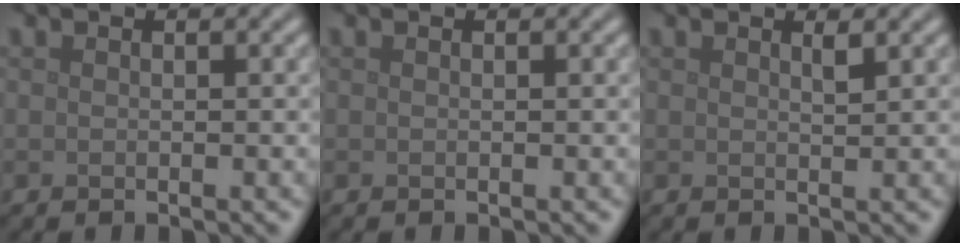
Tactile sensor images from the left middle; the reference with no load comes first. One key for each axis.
{"total": 0.0}
{"total": 0.7, "fx": 0.6, "fy": 0.0, "fz": 0.5, "tx": -0.007, "ty": -0.002, "tz": 0.009}